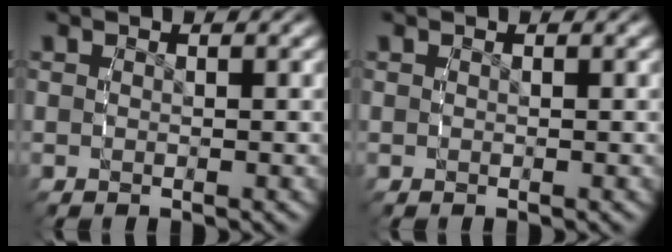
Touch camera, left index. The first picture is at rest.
{"total": 0.0}